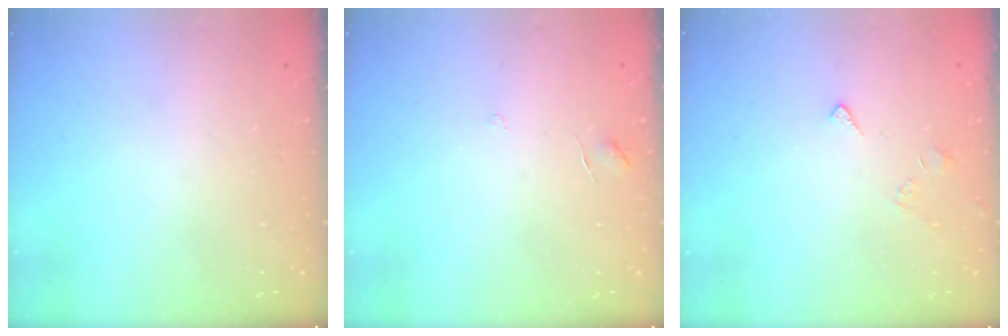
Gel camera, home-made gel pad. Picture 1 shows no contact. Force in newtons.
{"total": 2.9, "press": 2.9, "slide": 0.2}
{"total": 2.8, "press": 2.8, "slide": 0.5}